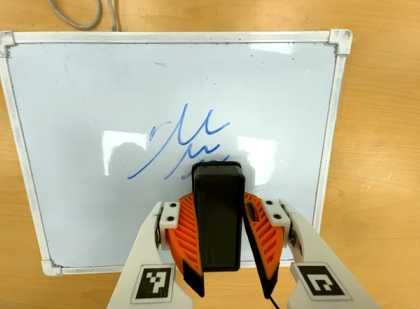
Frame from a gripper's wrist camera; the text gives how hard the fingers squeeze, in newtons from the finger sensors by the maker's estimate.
{"total": 8.6, "left": 7.2, "right": 10.0}